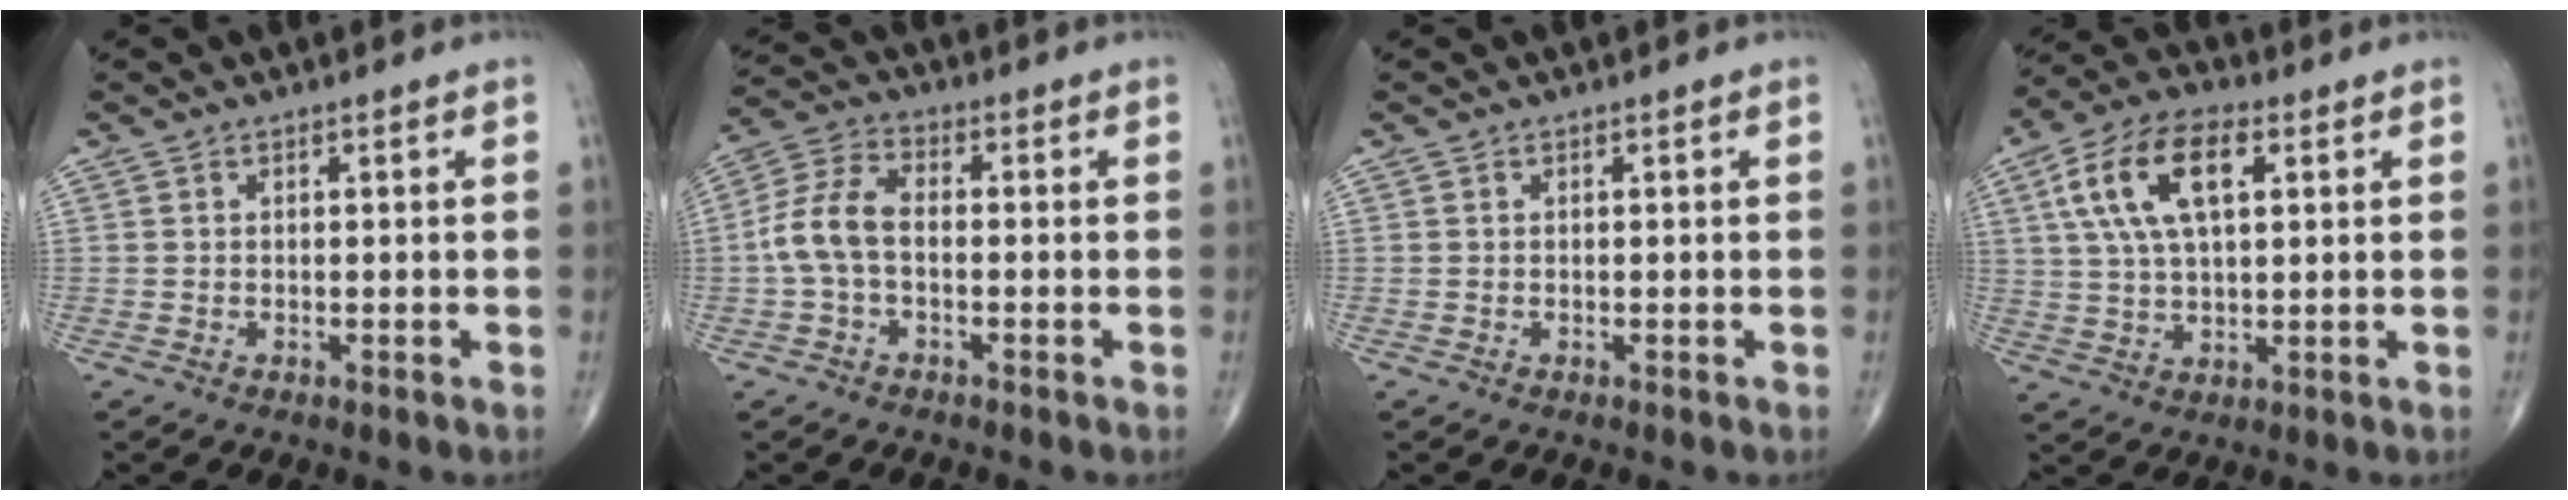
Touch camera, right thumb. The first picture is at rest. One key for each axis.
{"total": 7.9, "fx": -1.1, "fy": 4.6, "fz": 6.4, "tx": -0.138, "ty": 0.026, "tz": -0.031}
{"total": 0.0}
{"total": 13.7, "fx": 4.3, "fy": 6.6, "fz": 11.1, "tx": -0.214, "ty": 0.012, "tz": 0.078}